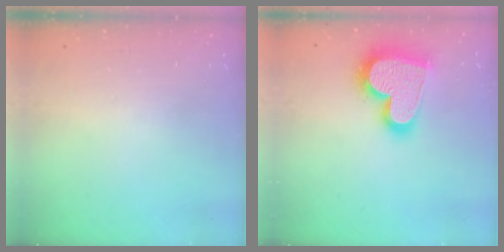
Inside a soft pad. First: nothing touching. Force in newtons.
{"total": 21.5, "press": 21.4, "slide": 1.5}